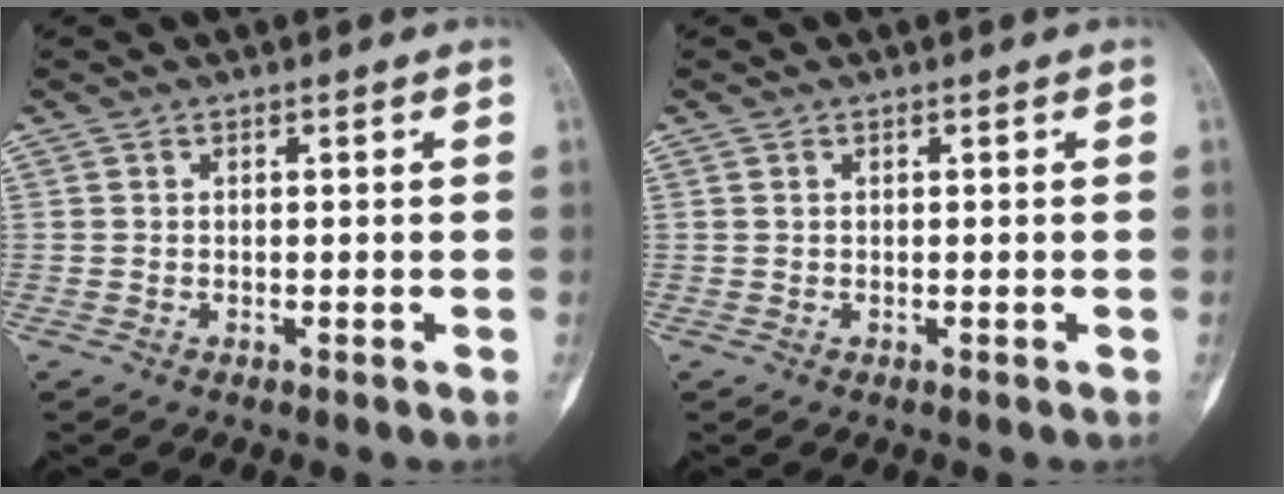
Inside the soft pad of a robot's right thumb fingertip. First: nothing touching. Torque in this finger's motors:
{"motor_torque": [-0.07, -0.20, -0.06, 0.22, -0.11]}